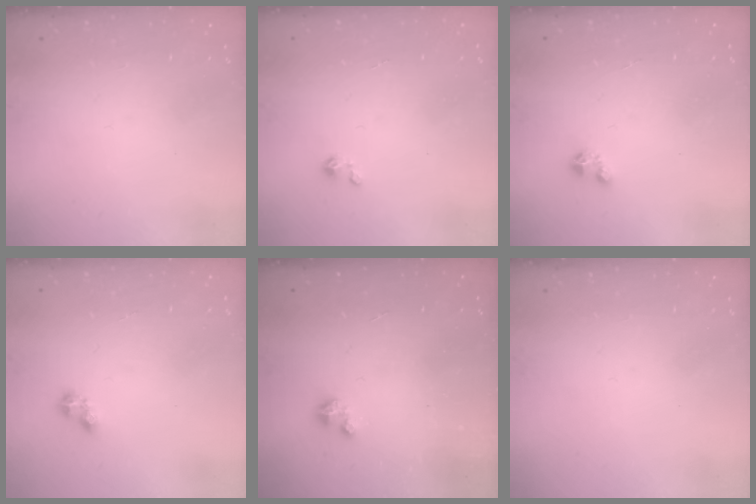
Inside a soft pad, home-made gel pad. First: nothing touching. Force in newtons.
{"total": 1.6, "press": 1.6, "slide": 0.2}
{"total": 3.0, "press": 3.0, "slide": 0.3}
{"total": 2.7, "press": 2.6, "slide": 0.3}
{"total": 1.8, "press": 1.8, "slide": 0.2}
{"total": 0.0}